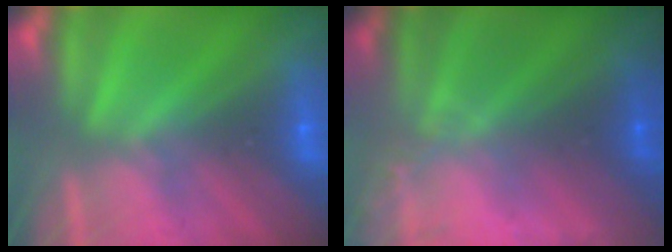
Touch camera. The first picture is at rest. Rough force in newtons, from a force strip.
{"total": 5.8}